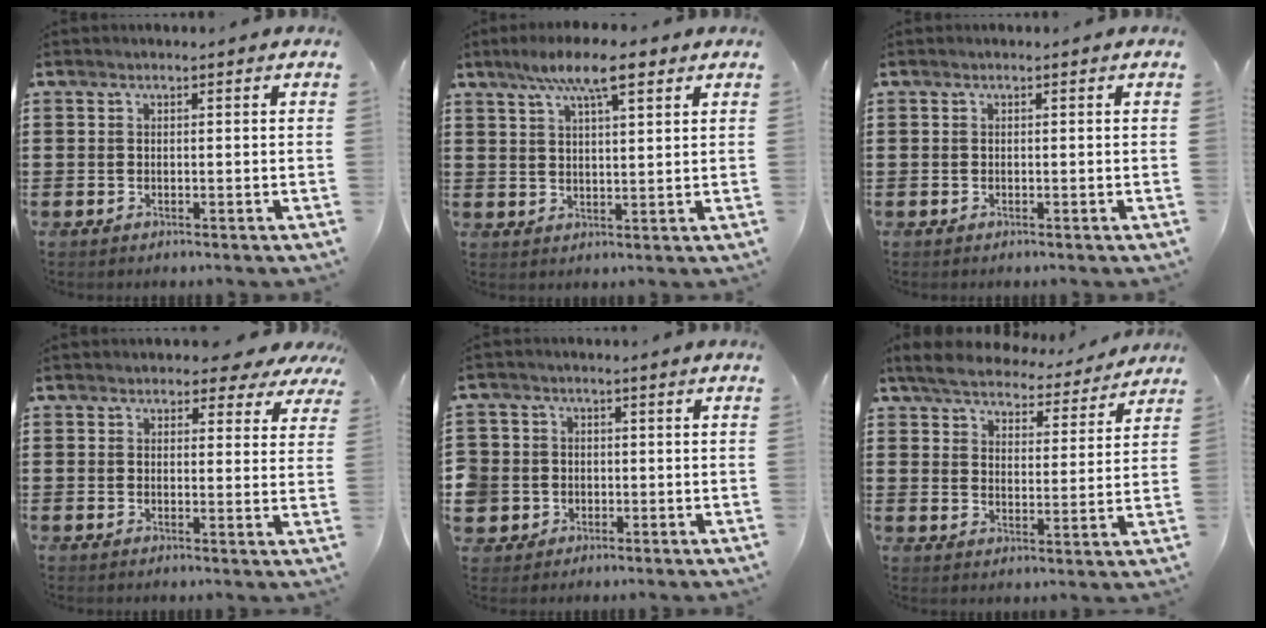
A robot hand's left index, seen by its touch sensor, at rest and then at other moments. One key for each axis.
{"total": 8.2, "fx": 5.4, "fy": 1.8, "fz": 5.9, "tx": -0.111, "ty": -0.004, "tz": 0.091}
{"total": 0.0}
{"total": 3.5, "fx": 3.0, "fy": 1.5, "fz": 1.2, "tx": -0.019, "ty": -0.007, "tz": 0.050}
{"total": 3.8, "fx": -0.6, "fy": 3.8, "fz": 0.1, "tx": -0.036, "ty": 0.004, "tz": -0.020}
{"total": 5.8, "fx": 5.5, "fy": 0.8, "fz": 1.3, "tx": -0.054, "ty": -0.033, "tz": 0.096}